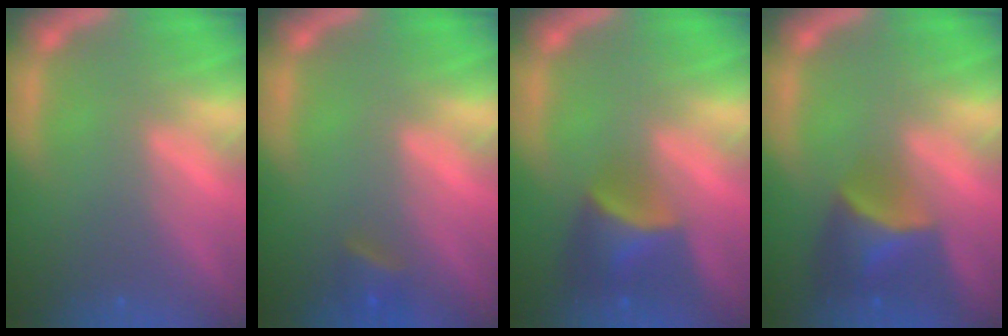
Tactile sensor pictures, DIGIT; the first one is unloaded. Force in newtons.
{"total": 1.9}
{"total": 5.0}
{"total": 5.5}